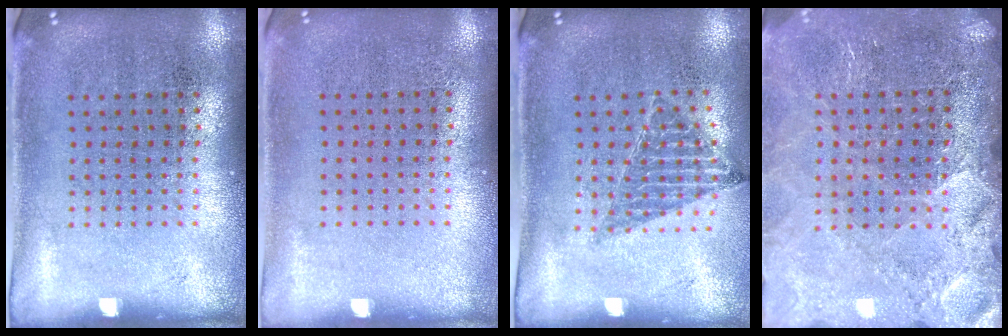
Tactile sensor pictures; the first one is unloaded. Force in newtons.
{"total": 0.0}
{"total": 0.9, "press": 0.9, "slide": 0.1}
{"total": 3.3, "press": 3.0, "slide": 1.3}